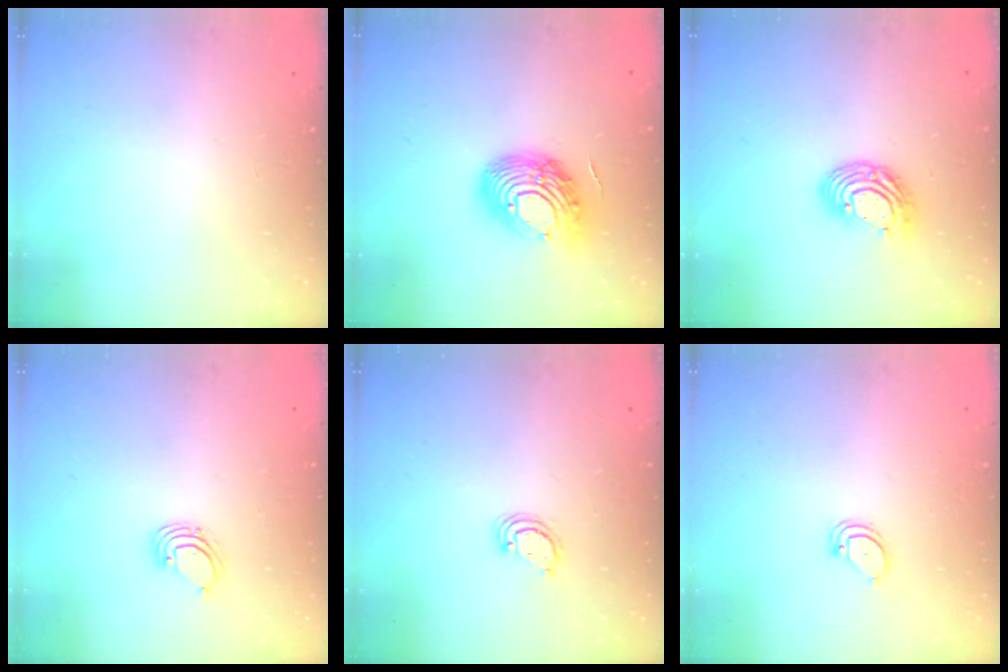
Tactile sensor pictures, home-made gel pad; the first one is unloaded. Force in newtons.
{"total": 15.8, "press": 15.8, "slide": 1.1}
{"total": 9.9, "press": 9.9, "slide": 0.8}
{"total": 1.6, "press": 1.6, "slide": 0.1}
{"total": 2.6, "press": 2.6, "slide": 0.3}
{"total": 2.9, "press": 2.9, "slide": 0.2}